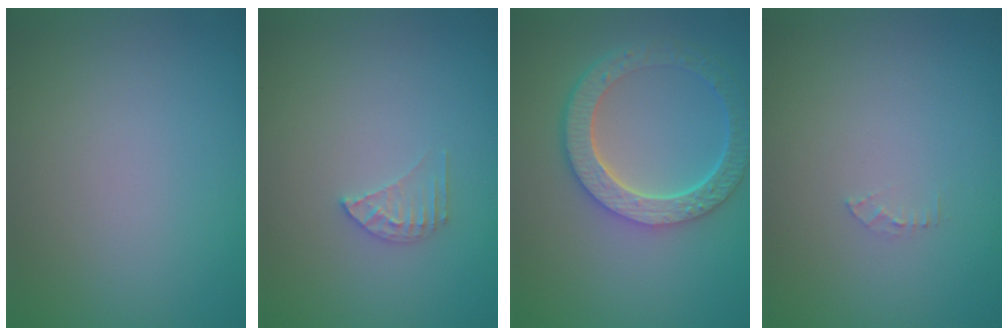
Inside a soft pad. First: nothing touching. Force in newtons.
{"total": 1.5, "press": 1.5, "slide": 0.2}
{"total": 6.1, "press": 4.6, "slide": 4.0}
{"total": 0.7, "press": 0.7, "slide": 0.1}